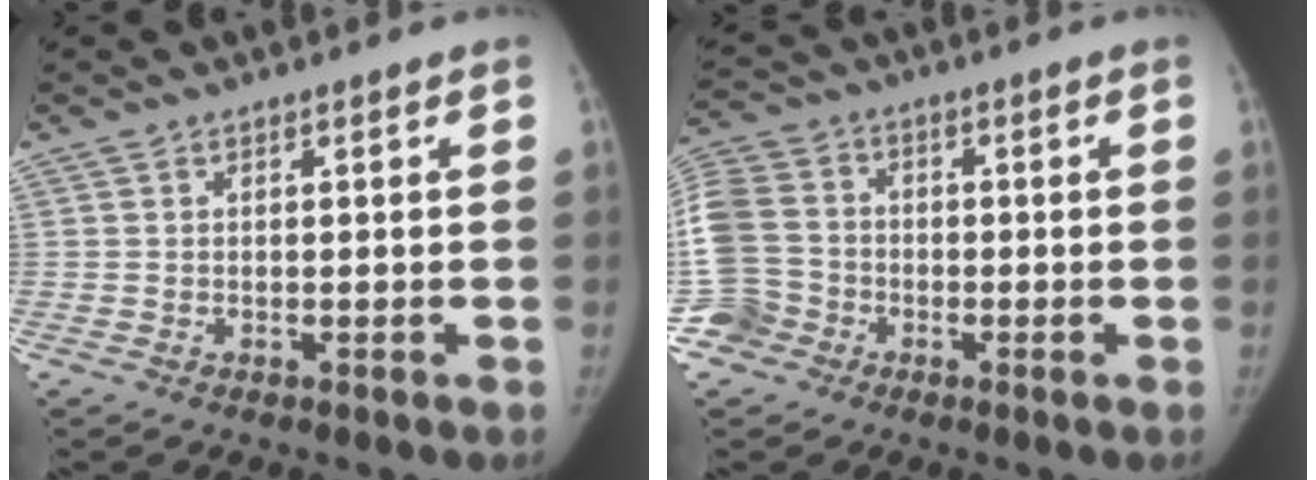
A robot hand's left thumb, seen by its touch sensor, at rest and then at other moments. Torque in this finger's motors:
{"motor_torque": [0.92, 1.12, -0.06, 0.19, 0.08]}